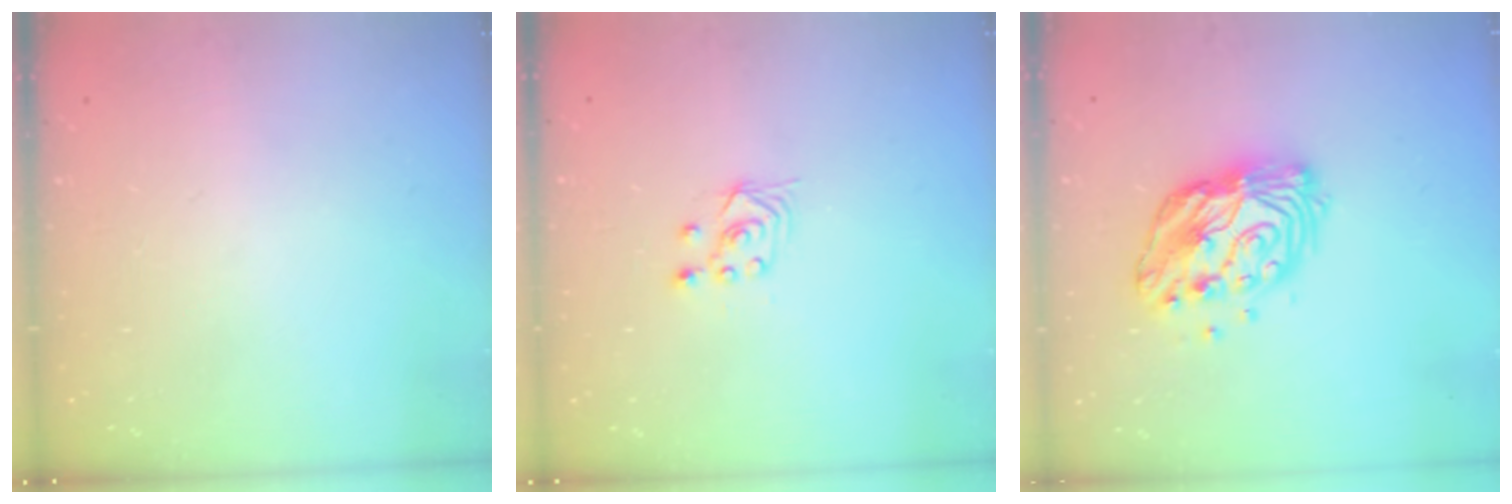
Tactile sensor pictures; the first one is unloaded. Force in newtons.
{"total": 2.8, "press": 2.4, "slide": 1.4}
{"total": 13.0, "press": 13.0, "slide": 0.9}